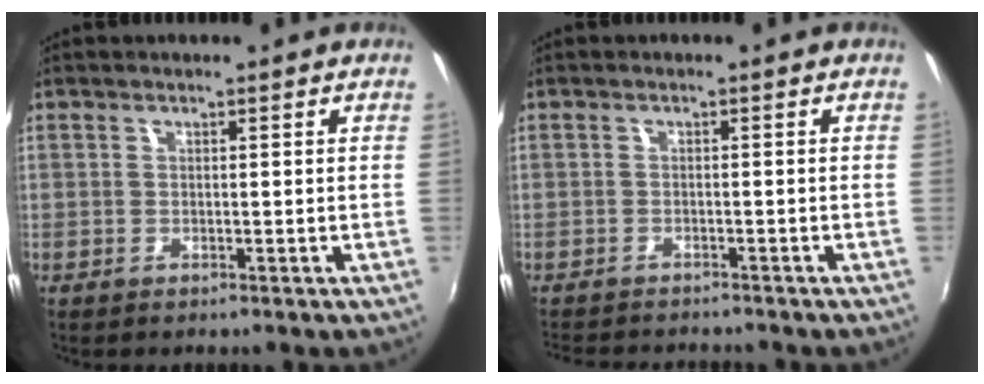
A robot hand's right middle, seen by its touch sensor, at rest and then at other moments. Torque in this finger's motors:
{"motor_torque": [0.20, -0.32, 0.00, 0.01]}